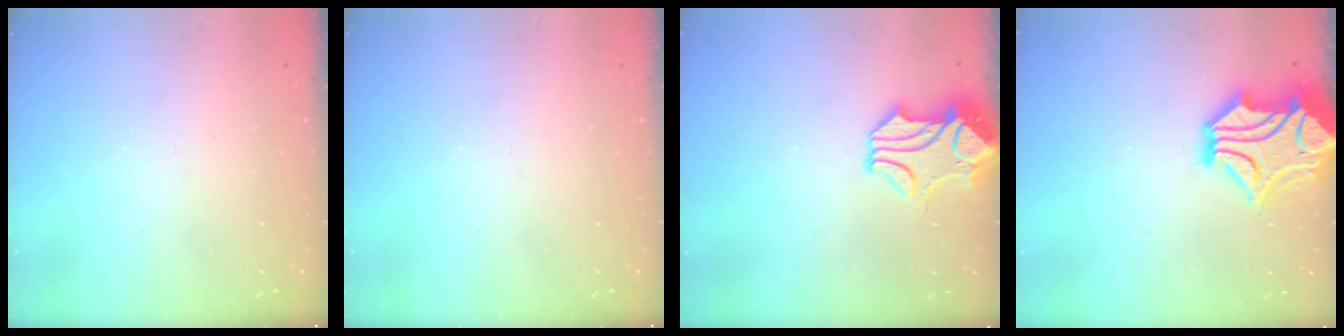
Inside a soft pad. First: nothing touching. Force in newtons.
{"total": 0.0}
{"total": 1.5, "press": 0.9, "slide": 1.2}
{"total": 10.5, "press": 10.2, "slide": 2.5}